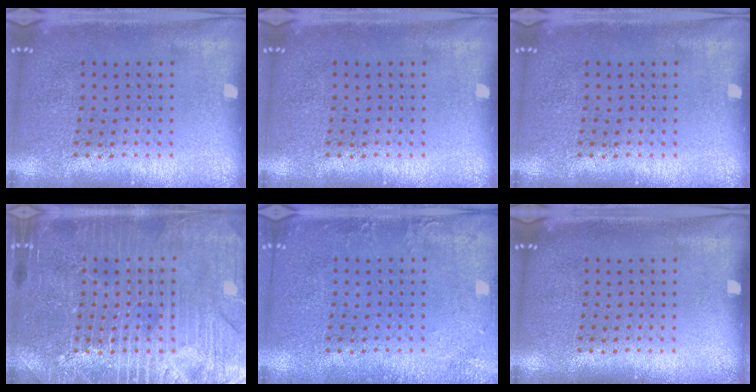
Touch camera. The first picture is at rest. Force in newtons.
{"total": 0.0}
{"total": 0.0}
{"total": 4.2, "press": 4.2, "slide": 0.6}
{"total": 1.9, "press": 1.9, "slide": 0.2}
{"total": 0.0}